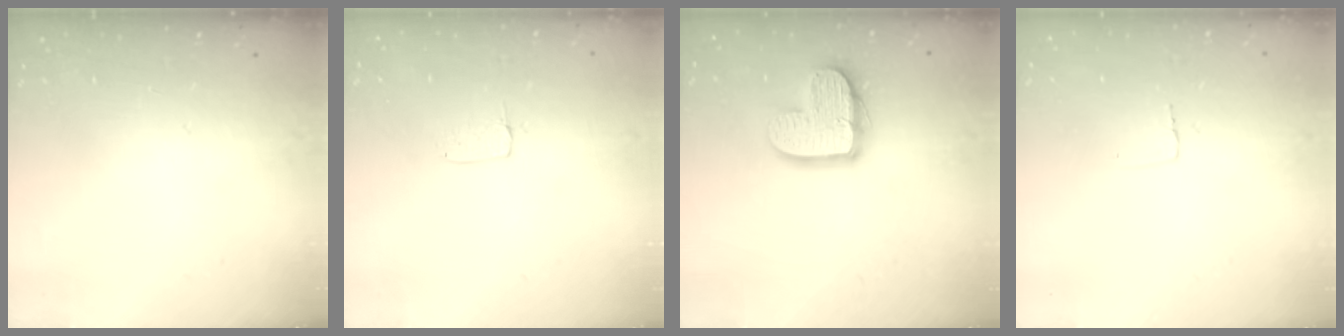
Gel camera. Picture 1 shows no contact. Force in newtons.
{"total": 3.2, "press": 3.2, "slide": 0.1}
{"total": 12.6, "press": 12.6, "slide": 0.9}
{"total": 2.6, "press": 2.6, "slide": 0.1}